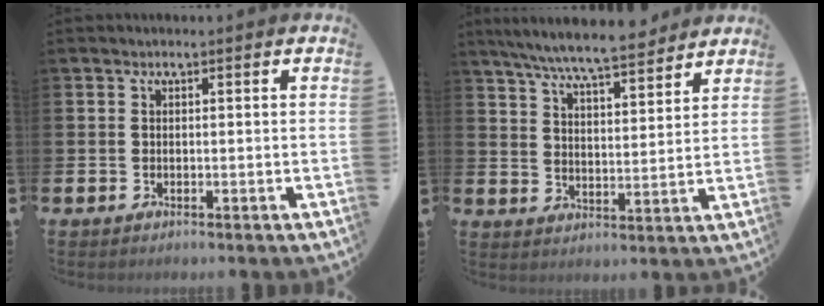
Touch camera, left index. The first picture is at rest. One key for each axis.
{"total": 8.0, "fx": 7.5, "fy": 0.6, "fz": 2.8, "tx": -0.074, "ty": -0.042, "tz": 0.131}